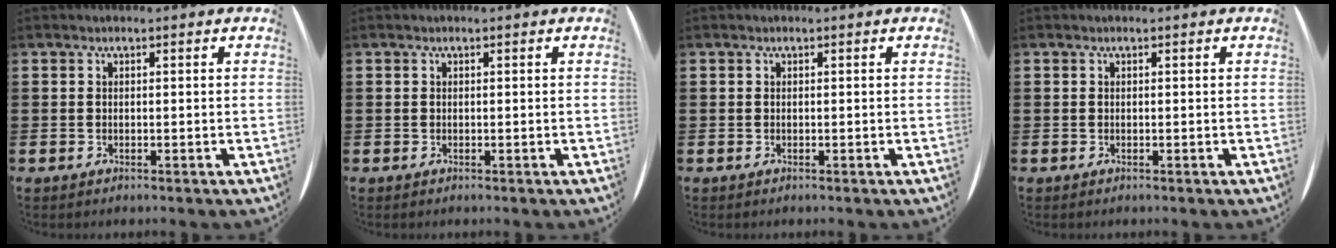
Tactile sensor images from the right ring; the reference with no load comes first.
{"total": 0.0}
{"total": 0.0}
{"total": 0.0}